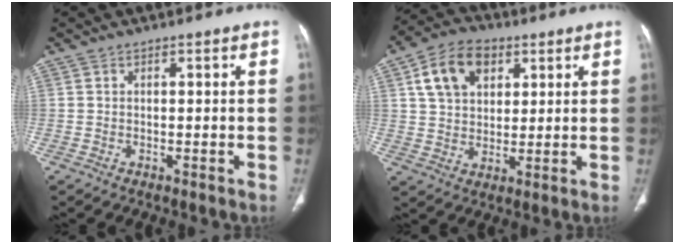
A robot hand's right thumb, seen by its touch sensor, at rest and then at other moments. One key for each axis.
{"total": 11.5, "fx": 4.6, "fy": 7.9, "fz": 7.0, "tx": -0.100, "ty": -0.002, "tz": 0.078}